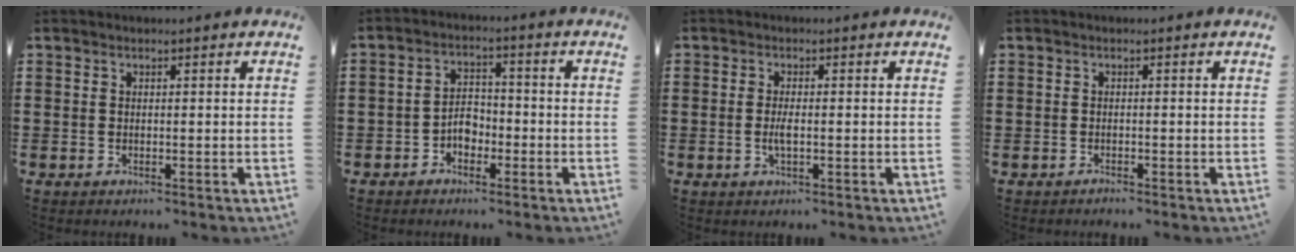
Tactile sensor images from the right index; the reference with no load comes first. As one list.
[{"total": 3.6, "force": [-1.8, 2.4, 1.9], "torque": [-0.040, 0.008, -0.035]}, {"total": 2.3, "force": [-0.4, 0.7, 2.1], "torque": [-0.053, -0.005, -0.012]}, {"total": 0.7, "force": [-0.6, 0.2, 0.0], "torque": [0.000, 0.003, -0.015]}]